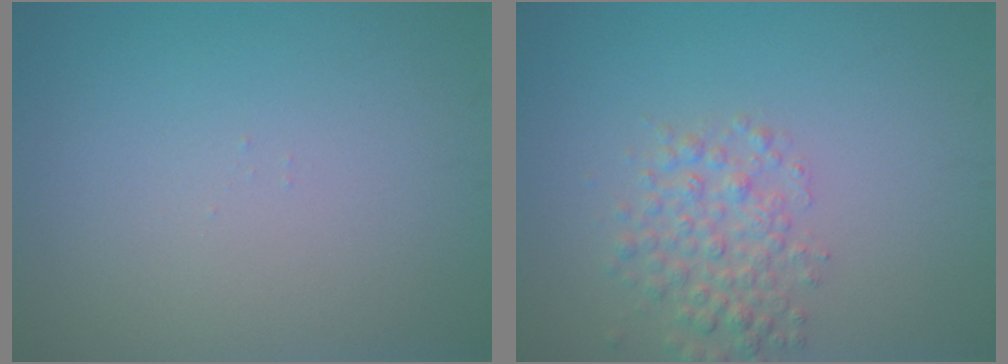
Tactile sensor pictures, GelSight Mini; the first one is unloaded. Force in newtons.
{"total": 3.2, "press": 3.2, "slide": 0.1}